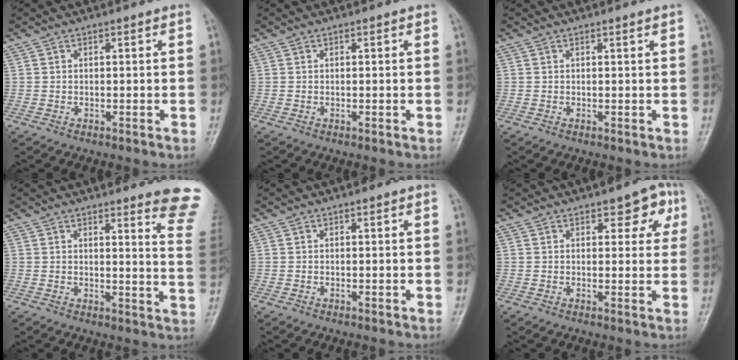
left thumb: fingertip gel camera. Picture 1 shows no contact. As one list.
[{"total": 0.0}, {"total": 0.6, "force": [0.5, 0.0, 0.4], "torque": [-0.008, -0.002, 0.007]}, {"total": 10.6, "force": [9.5, 0.7, 4.7], "torque": [-0.025, -0.093, 0.081]}, {"total": 0.0}, {"total": 5.6, "force": [2.6, 3.1, 3.9], "torque": [-0.010, -0.006, 0.025]}]